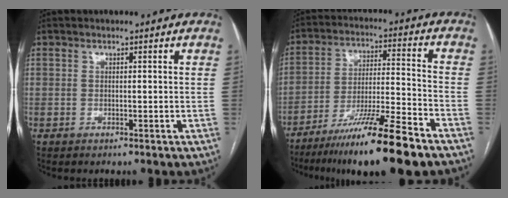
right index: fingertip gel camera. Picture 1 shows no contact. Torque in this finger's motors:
{"motor_torque": [1.09, -1.04, 0.73, 0.21]}